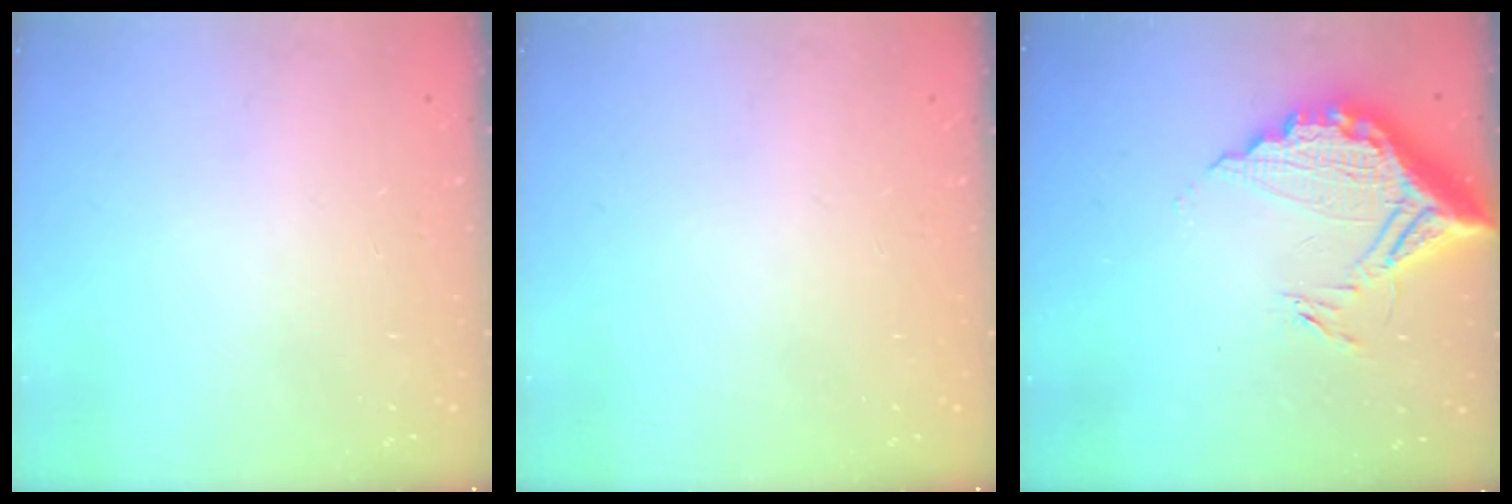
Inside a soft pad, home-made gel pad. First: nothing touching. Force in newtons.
{"total": 0.0}
{"total": 14.7, "press": 14.7, "slide": 1.2}